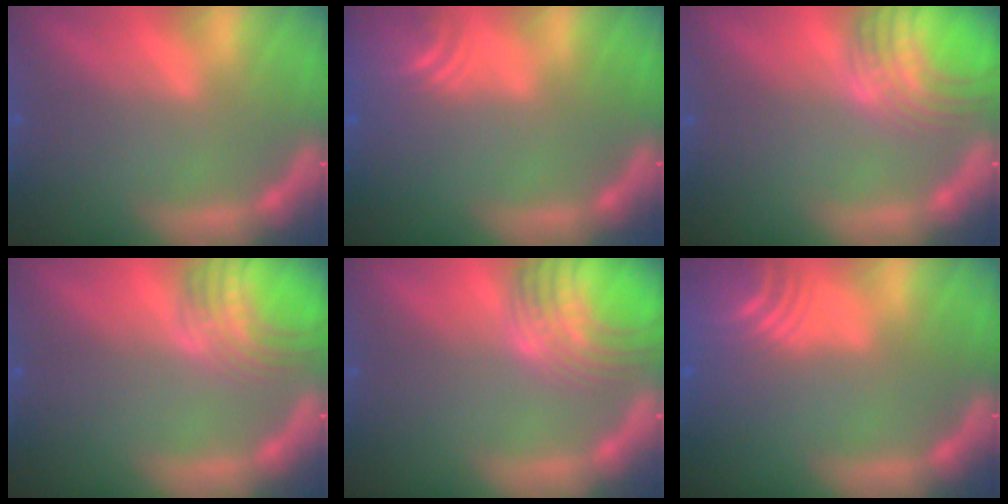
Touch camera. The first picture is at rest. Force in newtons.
{"total": 4.5}
{"total": 7.5}
{"total": 6.1}
{"total": 8.5}
{"total": 9.6}